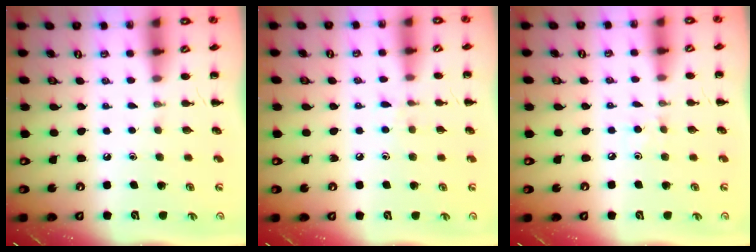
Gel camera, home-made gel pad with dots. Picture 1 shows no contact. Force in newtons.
{"total": 5.8, "press": 5.4, "slide": 2.2}
{"total": 2.9, "press": 2.7, "slide": 1.1}